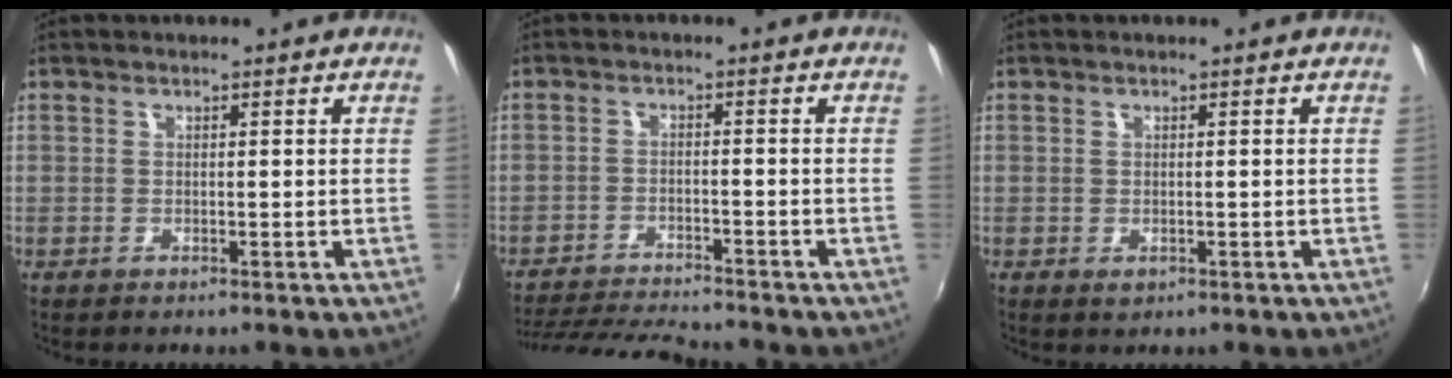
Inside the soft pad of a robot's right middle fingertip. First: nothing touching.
{"total": 10.5, "force": [-9.9, 0.5, 3.5], "torque": [-0.090, -0.011, -0.167]}
{"total": 0.8, "force": [-0.2, 0.7, 0.5], "torque": [-0.005, -0.002, -0.003]}